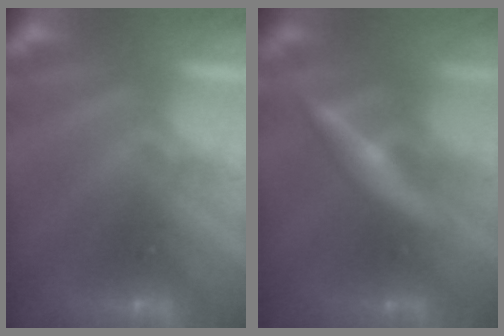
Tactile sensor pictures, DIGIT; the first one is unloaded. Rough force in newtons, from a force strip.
{"total": 2.8}